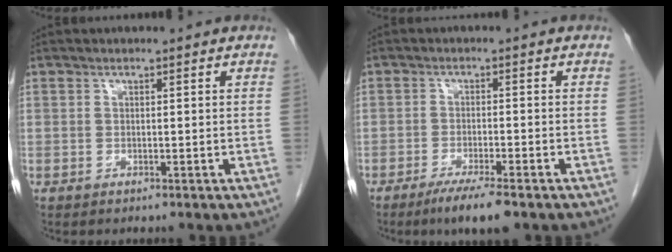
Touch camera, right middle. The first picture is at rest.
{"total": 5.8, "force": [-4.0, 0.3, 4.2], "torque": [-0.072, -0.015, -0.067]}